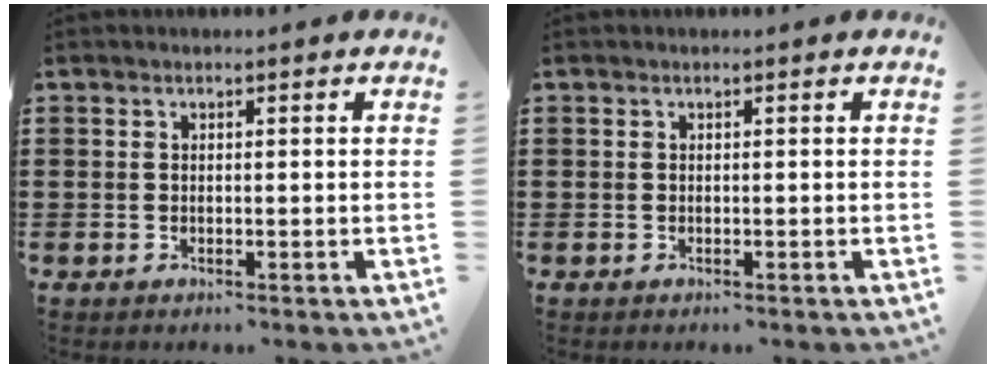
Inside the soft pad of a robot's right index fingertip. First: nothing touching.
{"total": 0.0}